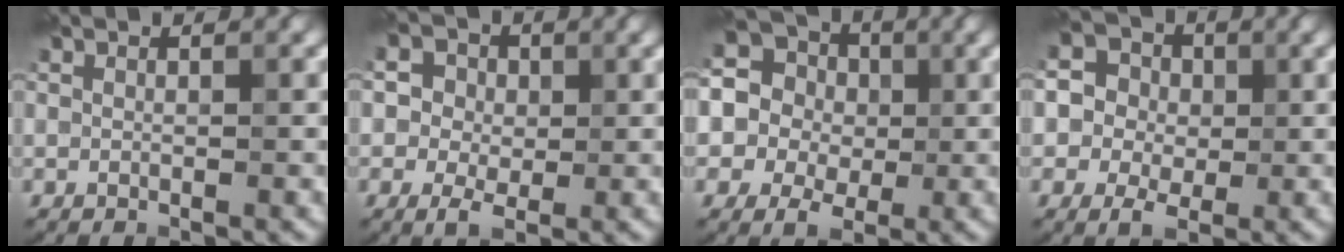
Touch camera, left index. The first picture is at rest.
{"total": 4.0, "force": [0.1, 3.2, 2.4], "torque": [-0.031, 0.004, -0.013]}
{"total": 12.2, "force": [2.3, 11.0, 4.9], "torque": [-0.129, 0.048, 0.009]}
{"total": 5.3, "force": [-0.2, 4.6, 2.6], "torque": [-0.032, 0.010, -0.027]}